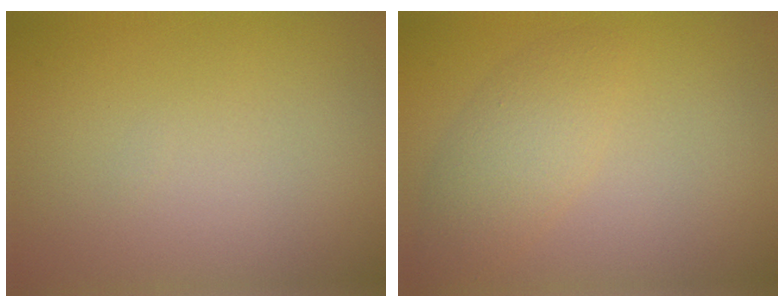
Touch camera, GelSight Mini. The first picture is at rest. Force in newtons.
{"total": 3.1, "press": 3.1, "slide": 0.1}